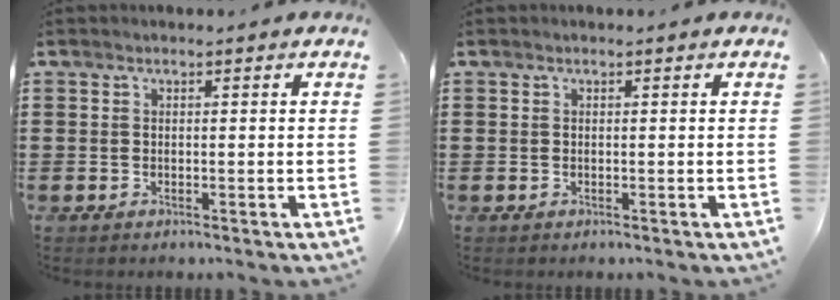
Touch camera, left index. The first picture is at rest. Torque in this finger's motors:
{"motor_torque": [-0.09, 0.12, 0.00, 0.01]}